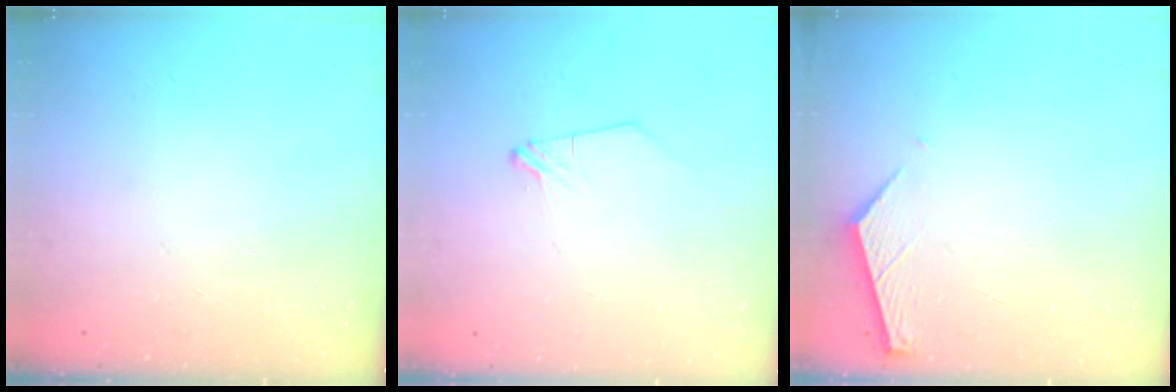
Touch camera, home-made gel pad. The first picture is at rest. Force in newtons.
{"total": 1.0, "press": 1.0, "slide": 0.1}
{"total": 2.4, "press": 2.4, "slide": 0.3}